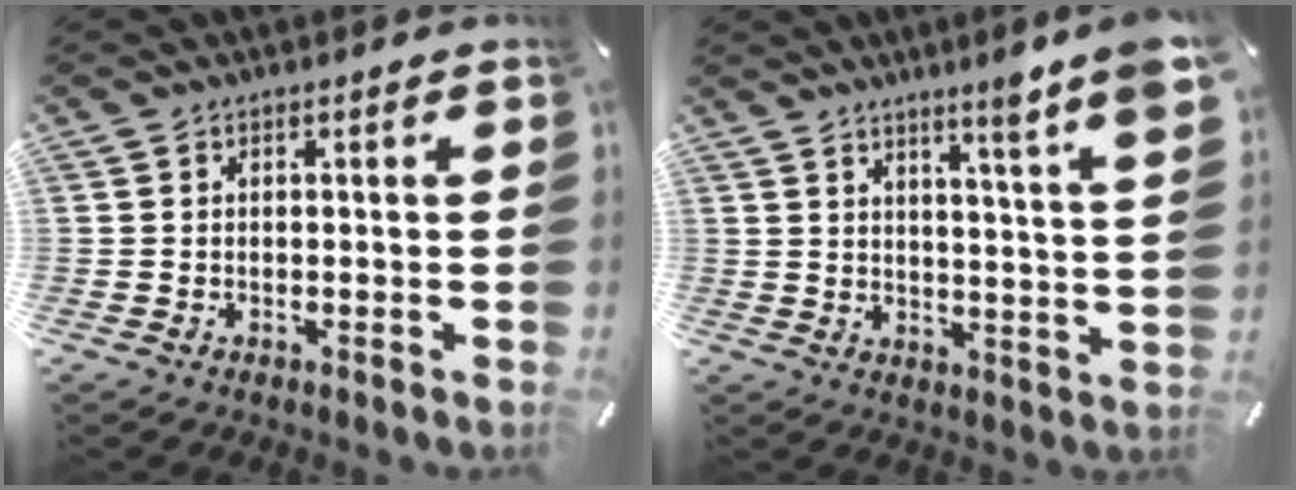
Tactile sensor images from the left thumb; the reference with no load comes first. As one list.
[{"total": 8.6, "force": [6.6, -0.3, 5.6], "torque": [-0.078, -0.053, 0.102]}]